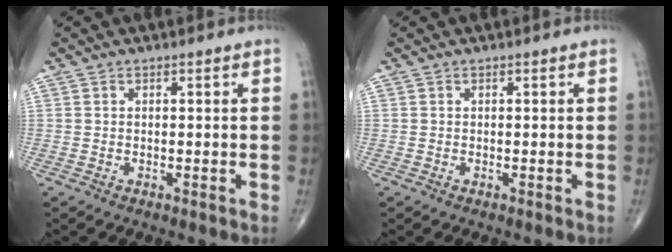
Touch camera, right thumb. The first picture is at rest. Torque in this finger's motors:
{"motor_torque": [0.00, 0.00, 0.00, 0.00, 0.00]}